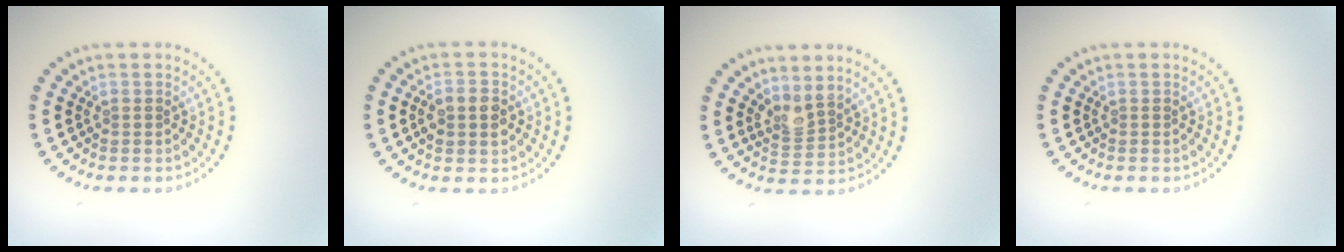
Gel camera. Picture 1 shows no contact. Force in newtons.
{"total": 3.0, "press": 3.0, "slide": 0.0}
{"total": 2.0, "press": 1.5, "slide": 1.3}
{"total": 0.0}